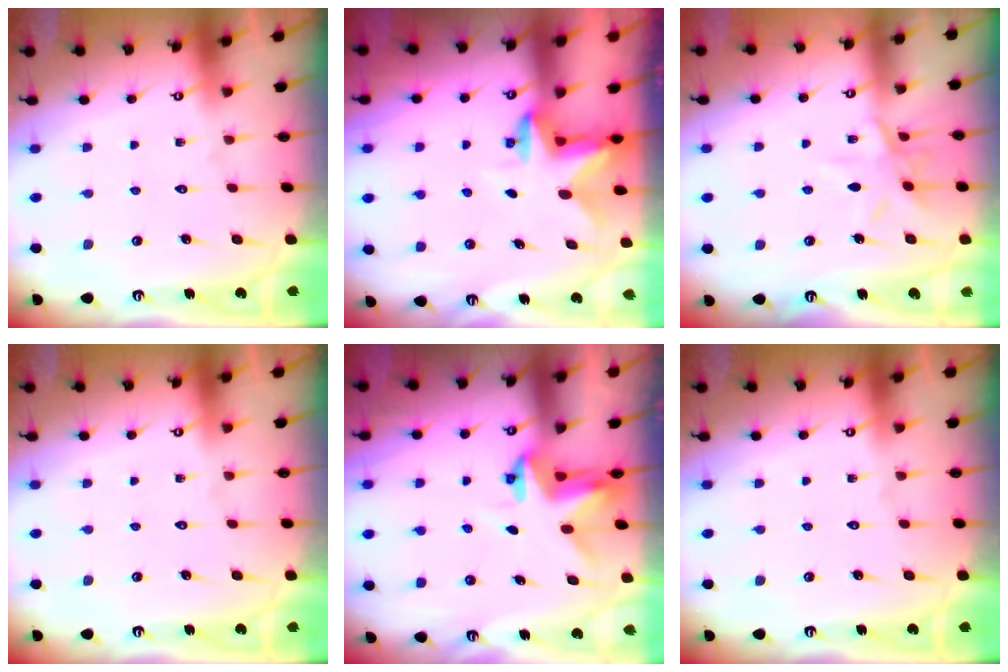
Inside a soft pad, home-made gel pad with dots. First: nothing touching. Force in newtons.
{"total": 2.7, "press": 2.7, "slide": 0.5}
{"total": 9.1, "press": 9.1, "slide": 0.7}
{"total": 0.0}
{"total": 3.6, "press": 3.6, "slide": 0.0}
{"total": 0.0}